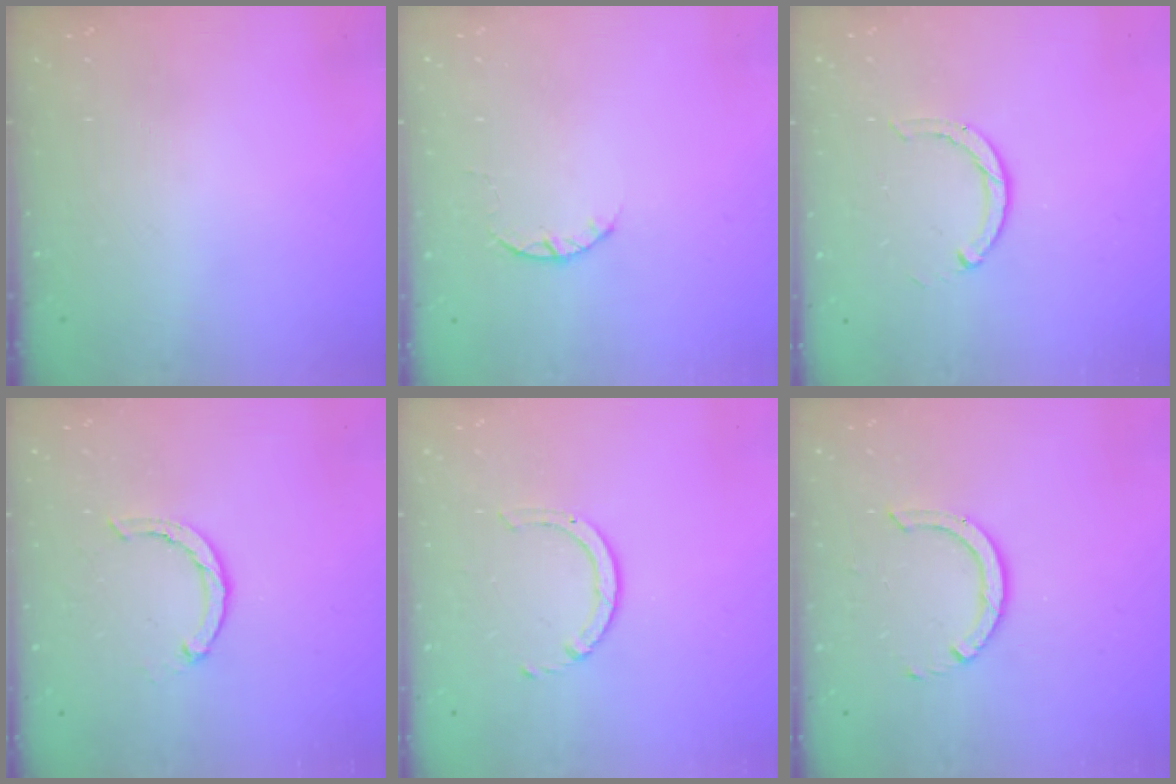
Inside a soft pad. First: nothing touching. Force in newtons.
{"total": 2.3, "press": 2.3, "slide": 0.4}
{"total": 2.2, "press": 2.2, "slide": 0.3}
{"total": 2.1, "press": 2.0, "slide": 0.4}
{"total": 2.5, "press": 2.5, "slide": 0.2}
{"total": 6.3, "press": 6.3, "slide": 0.4}